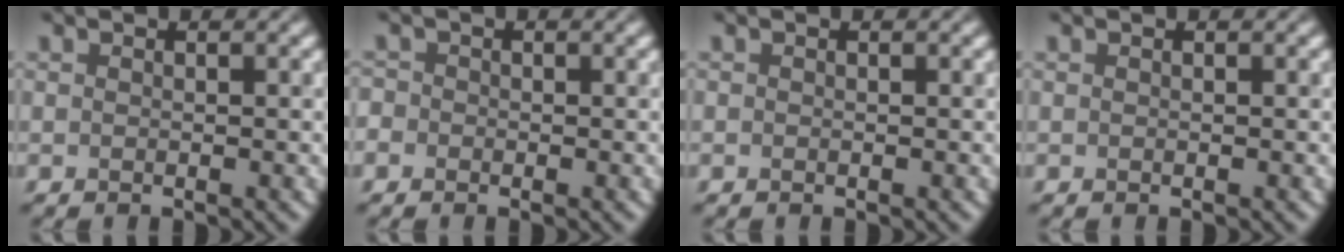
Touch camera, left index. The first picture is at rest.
{"total": 1.4, "force": [-0.4, 1.3, 0.2], "torque": [0.011, 0.011, -0.022]}
{"total": 0.0}
{"total": 0.0}